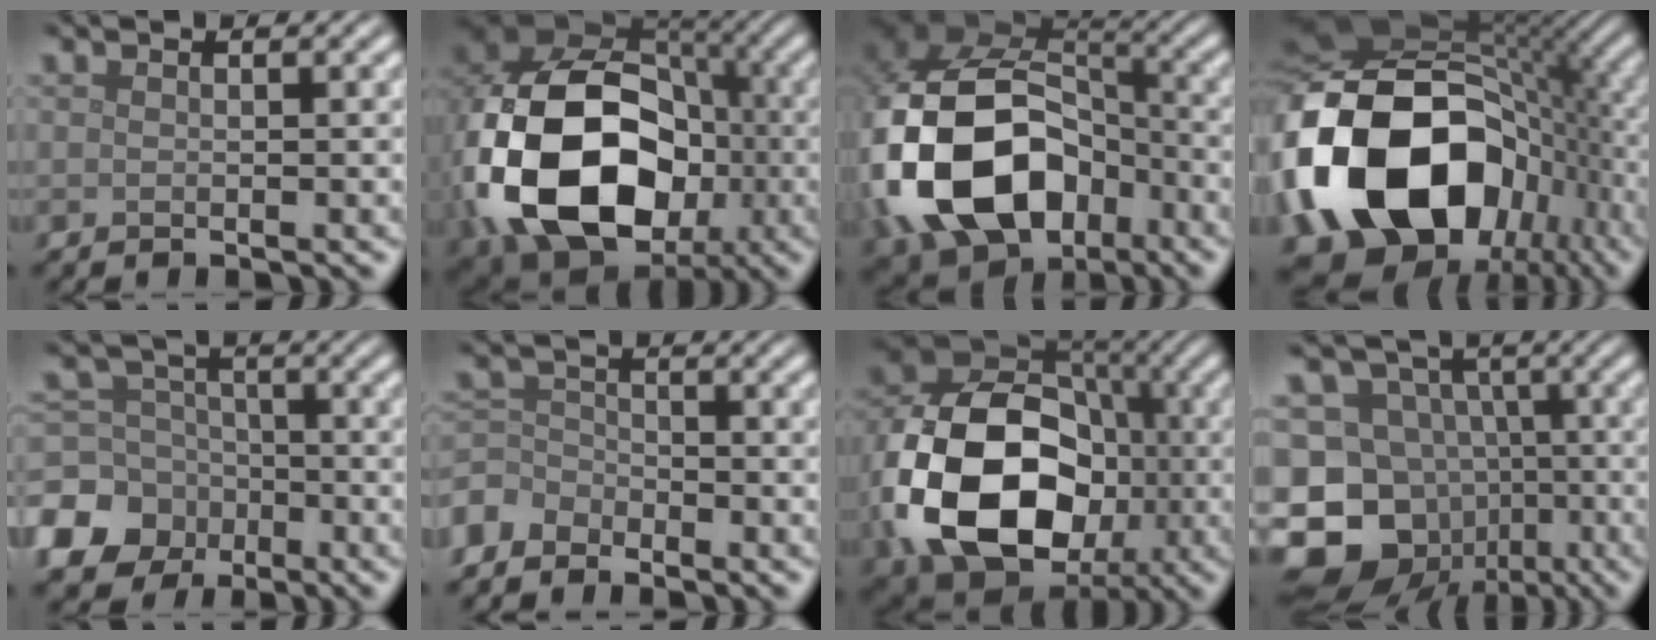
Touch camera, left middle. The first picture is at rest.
{"total": 19.2, "force": [-3.1, 14.7, 12.0], "torque": [-0.264, -0.043, -0.032]}
{"total": 17.1, "force": [-4.7, 12.3, 10.9], "torque": [-0.255, -0.030, -0.080]}
{"total": 20.4, "force": [-5.0, 14.6, 13.3], "torque": [-0.290, -0.022, -0.079]}
{"total": 10.2, "force": [-5.1, 8.5, 2.4], "torque": [-0.066, -0.032, -0.114]}
{"total": 3.1, "force": [-2.6, 1.6, 0.3], "torque": [-0.007, 0.001, -0.067]}
{"total": 17.2, "force": [-2.9, 13.0, 10.9], "torque": [-0.224, -0.023, -0.045]}
{"total": 17.8, "force": [-7.0, 15.2, 6.1], "torque": [-0.139, -0.024, -0.117]}